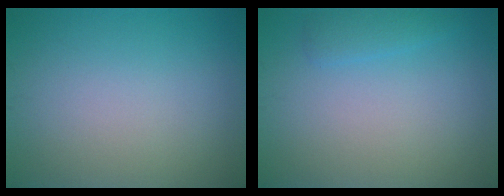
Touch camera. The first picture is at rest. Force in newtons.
{"total": 1.4, "press": 1.4, "slide": 0.1}